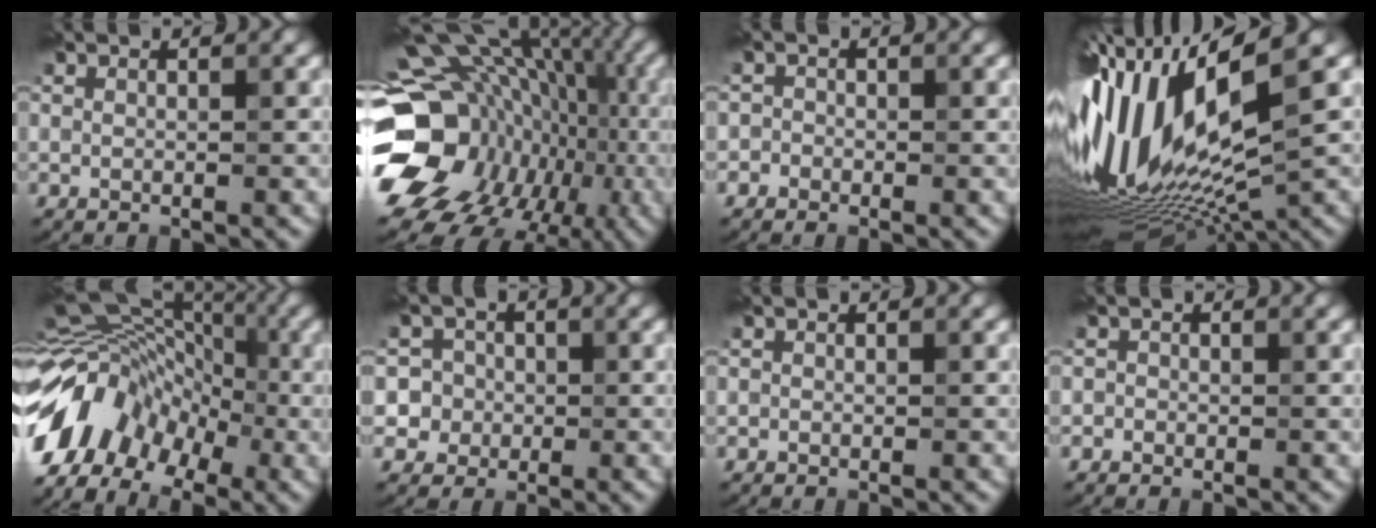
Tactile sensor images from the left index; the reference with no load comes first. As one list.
[{"total": 18.9, "force": [-3.8, 15.4, 10.2], "torque": [-0.177, 0.003, -0.049]}, {"total": 1.1, "force": [-0.6, 0.9, 0.0], "torque": [0.012, 0.002, -0.017]}, {"total": 16.1, "force": [1.3, 4.4, 15.4], "torque": [-0.312, -0.020, 0.042]}, {"total": 10.1, "force": [-4.7, 6.9, 5.6], "torque": [-0.105, 0.014, -0.107]}, {"total": 5.0, "force": [-0.1, 4.9, 1.0], "torque": [0.000, 0.026, -0.017]}, {"total": 0.0}, {"total": 0.7, "force": [-0.4, 0.6, 0.0], "torque": [0.005, -0.006, -0.010]}]